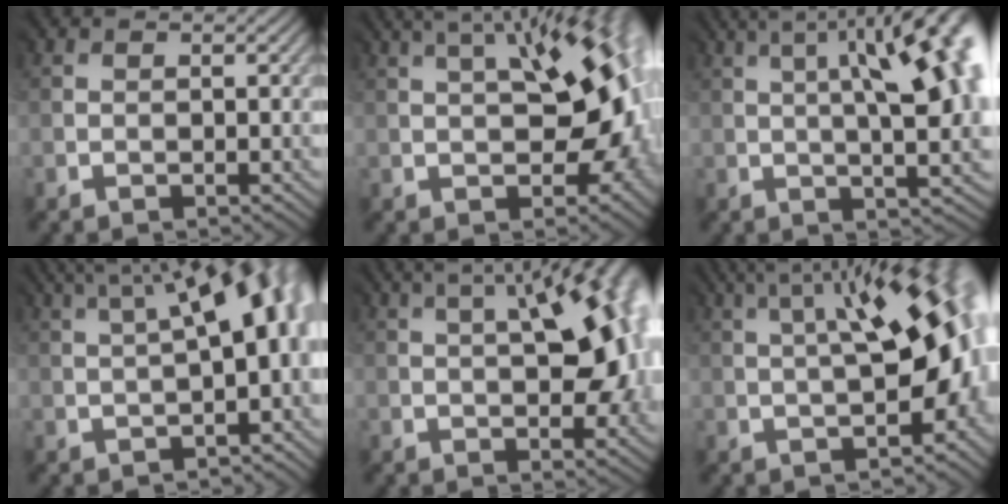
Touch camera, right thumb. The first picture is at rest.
{"total": 14.7, "force": [1.7, 6.4, 13.2], "torque": [-0.154, 0.042, 0.015]}
{"total": 14.5, "force": [3.0, 4.6, 13.5], "torque": [-0.158, 0.043, 0.044]}
{"total": 9.3, "force": [1.1, 3.2, 8.7], "torque": [-0.080, 0.039, 0.006]}
{"total": 13.2, "force": [1.7, 5.1, 12.0], "torque": [-0.150, 0.031, 0.023]}
{"total": 14.6, "force": [1.5, 4.8, 13.7], "torque": [-0.160, 0.030, 0.015]}